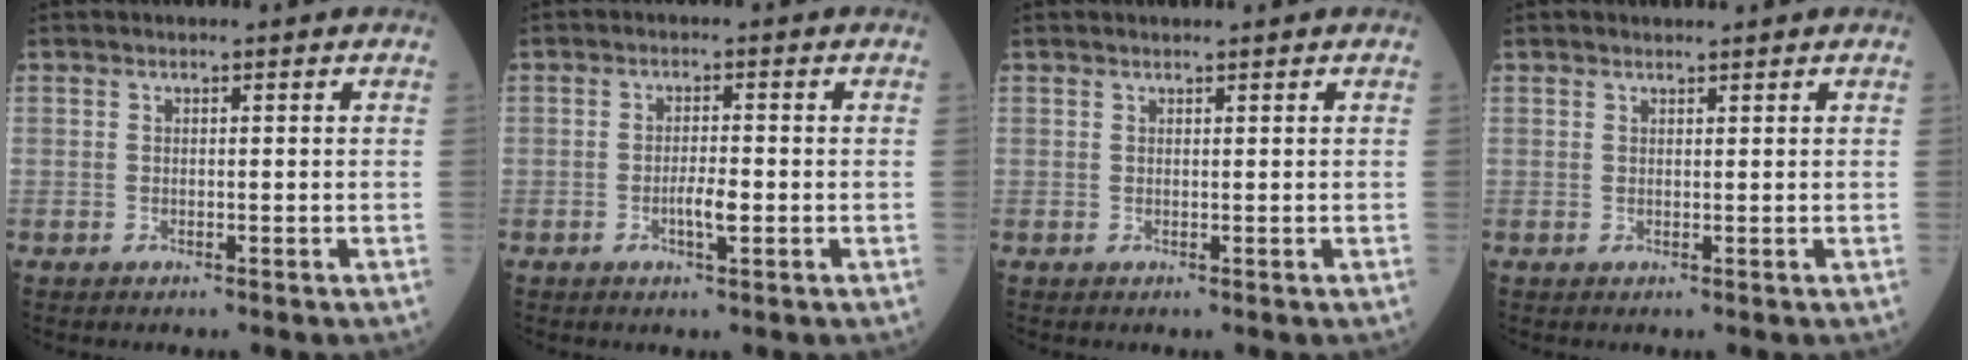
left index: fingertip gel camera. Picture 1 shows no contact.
{"total": 2.8, "force": [-0.8, 0.5, 2.6], "torque": [-0.050, 0.000, -0.013]}
{"total": 1.0, "force": [0.9, 0.0, 0.2], "torque": [-0.006, 0.007, 0.019]}
{"total": 1.1, "force": [1.1, 0.1, 0.2], "torque": [-0.010, 0.005, 0.021]}